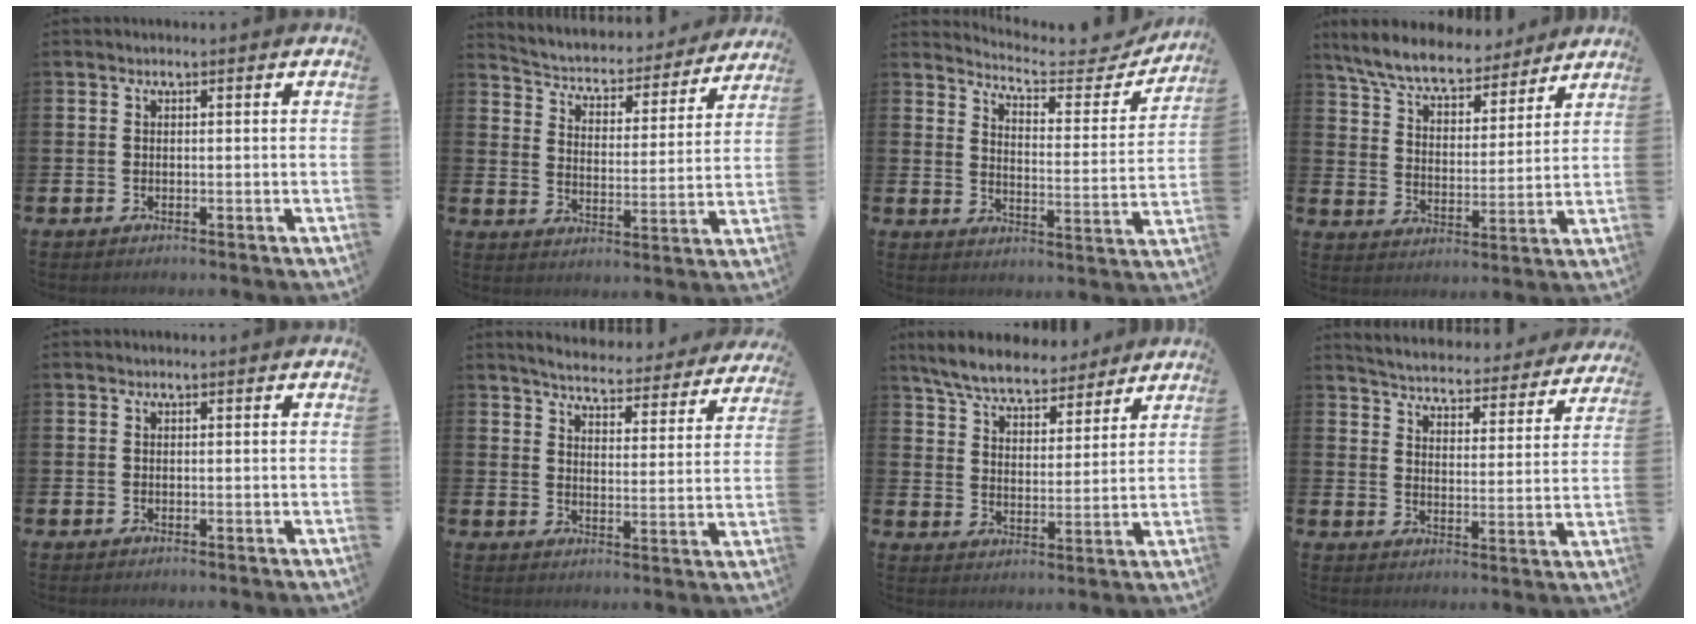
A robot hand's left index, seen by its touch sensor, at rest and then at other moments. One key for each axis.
{"total": 4.3, "fx": 4.0, "fy": 1.2, "fz": 0.8, "tx": -0.041, "ty": -0.036, "tz": 0.060}
{"total": 5.6, "fx": 5.4, "fy": 1.0, "fz": 1.2, "tx": -0.041, "ty": -0.047, "tz": 0.087}
{"total": 7.9, "fx": 7.4, "fy": 1.6, "fz": 2.4, "tx": -0.081, "ty": -0.043, "tz": 0.131}
{"total": 0.0}
{"total": 5.1, "fx": 5.0, "fy": 0.4, "fz": 1.0, "tx": -0.033, "ty": -0.039, "tz": 0.082}
{"total": 6.9, "fx": 6.5, "fy": 1.6, "fz": 1.8, "tx": -0.064, "ty": -0.029, "tz": 0.117}
{"total": 4.9, "fx": 4.8, "fy": 0.4, "fz": 0.7, "tx": -0.036, "ty": -0.042, "tz": 0.080}